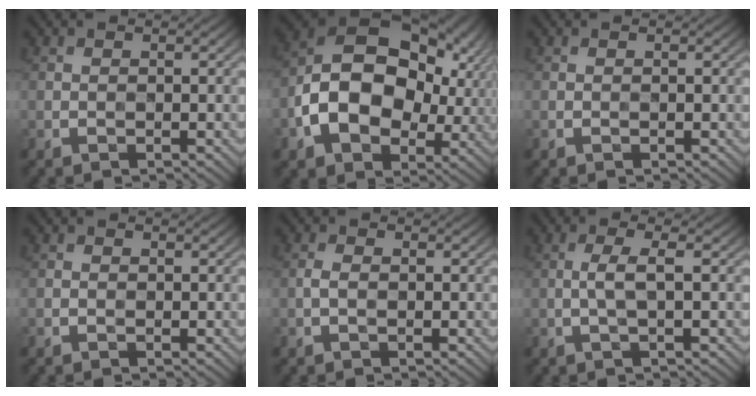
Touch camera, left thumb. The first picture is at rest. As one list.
[{"total": 16.3, "force": [-0.6, 11.6, 11.5], "torque": [-0.215, -0.012, -0.007]}, {"total": 0.0}, {"total": 0.6, "force": [-0.4, 0.3, 0.2], "torque": [0.000, 0.001, -0.007]}, {"total": 1.8, "force": [-0.7, 1.0, 1.3], "torque": [-0.033, 0.003, -0.015]}, {"total": 2.5, "force": [-0.6, 0.3, 2.5], "torque": [-0.052, 0.008, -0.012]}]